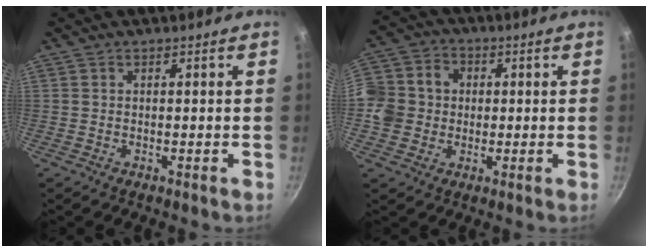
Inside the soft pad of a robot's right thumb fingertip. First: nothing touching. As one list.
[{"total": 10.6, "force": [-0.1, 9.5, 4.7], "torque": [-0.064, 0.018, -0.016]}]